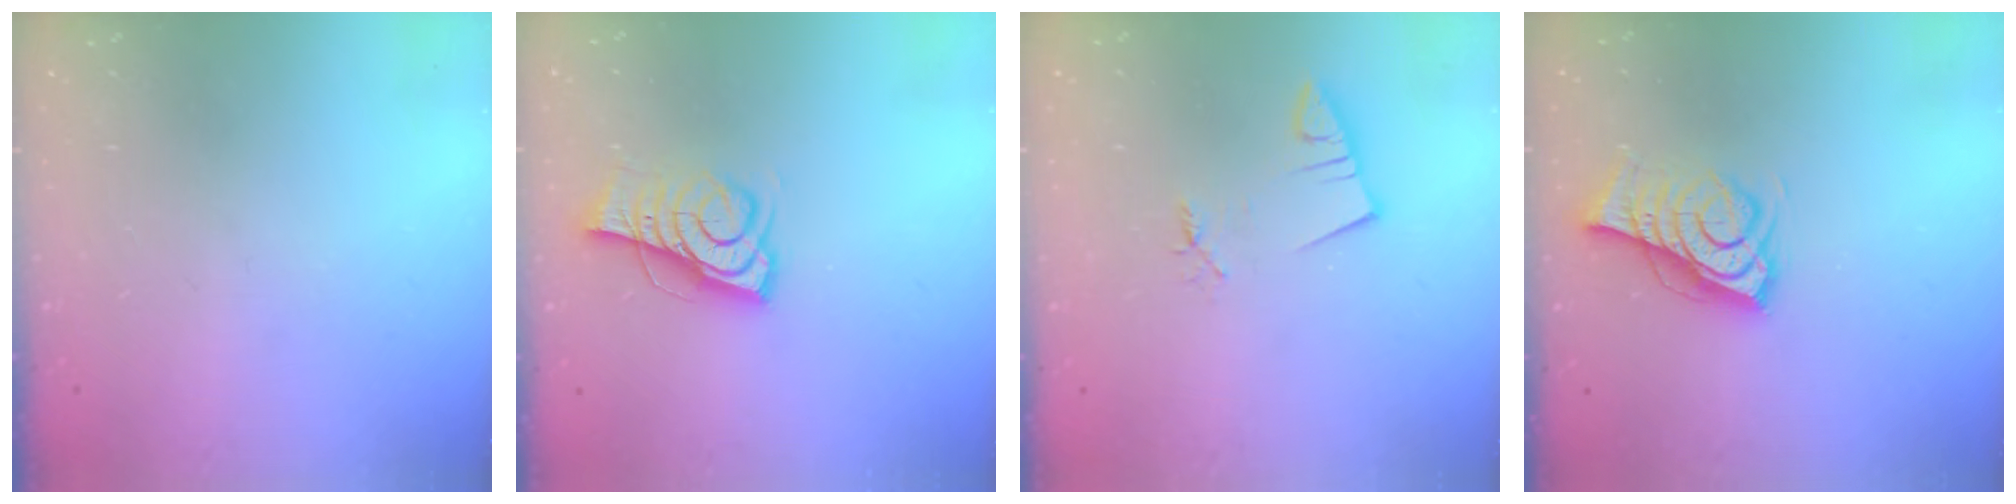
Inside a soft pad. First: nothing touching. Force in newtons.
{"total": 8.5, "press": 8.5, "slide": 0.2}
{"total": 2.0, "press": 2.0, "slide": 0.2}
{"total": 9.0, "press": 8.6, "slide": 2.8}